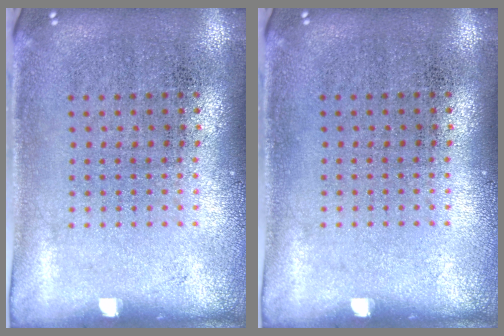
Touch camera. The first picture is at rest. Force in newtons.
{"total": 0.0}